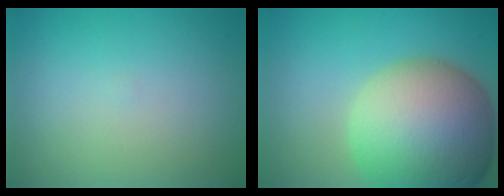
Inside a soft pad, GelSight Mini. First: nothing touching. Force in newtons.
{"total": 14.8, "press": 14.8, "slide": 1.0}